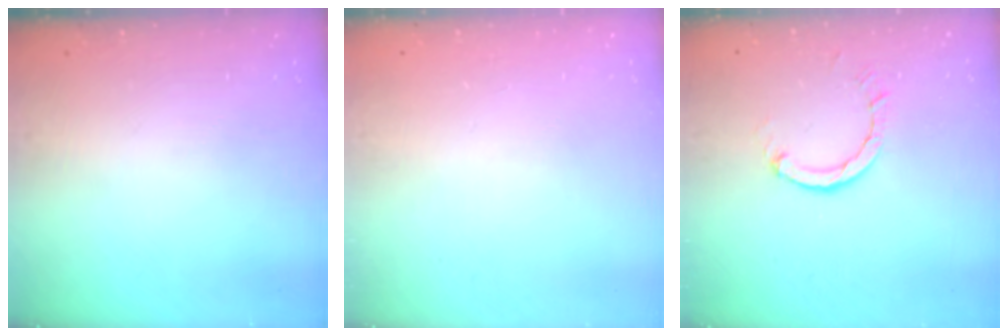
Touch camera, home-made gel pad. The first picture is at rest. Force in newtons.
{"total": 2.6, "press": 2.6, "slide": 0.2}
{"total": 3.0, "press": 3.0, "slide": 0.3}